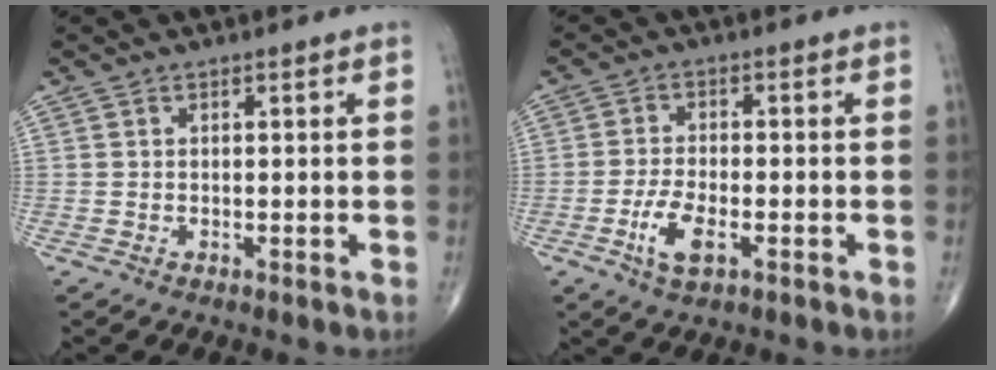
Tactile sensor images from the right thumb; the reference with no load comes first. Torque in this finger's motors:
{"motor_torque": [-0.36, 0.12, 0.67, 0.18, 0.21]}